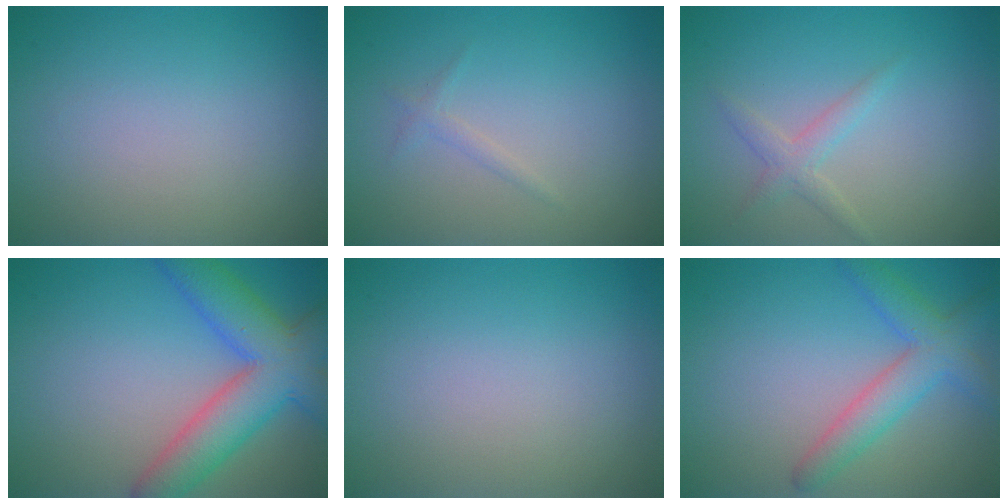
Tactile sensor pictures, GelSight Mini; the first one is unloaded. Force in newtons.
{"total": 0.8, "press": 0.8, "slide": 0.1}
{"total": 1.7, "press": 1.7, "slide": 0.1}
{"total": 8.3, "press": 8.3, "slide": 0.4}
{"total": 0.0}
{"total": 4.2, "press": 4.2, "slide": 0.2}